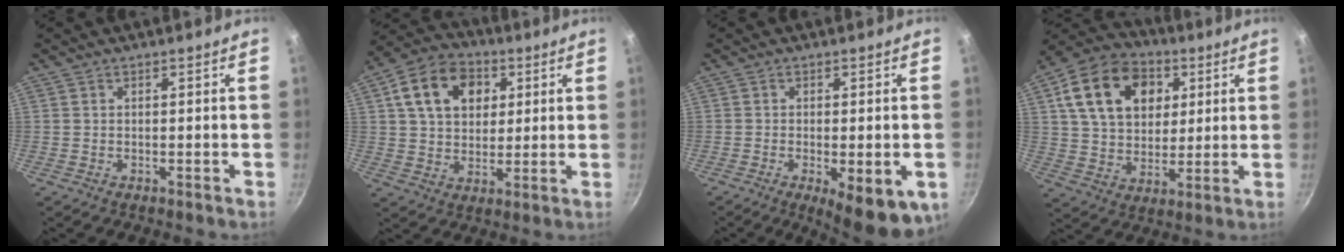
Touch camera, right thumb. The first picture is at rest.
{"total": 14.2, "force": [4.6, 10.5, 8.4], "torque": [-0.118, 0.005, 0.067]}
{"total": 10.5, "force": [-3.6, 3.4, 9.3], "torque": [-0.114, -0.002, -0.042]}
{"total": 19.2, "force": [6.1, 14.0, 11.7], "torque": [-0.179, 0.004, 0.097]}